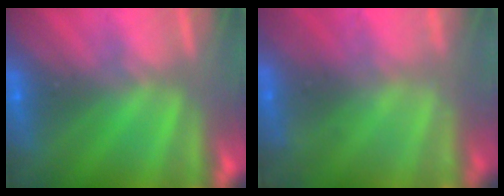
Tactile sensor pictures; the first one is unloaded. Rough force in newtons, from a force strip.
{"total": 2.1}